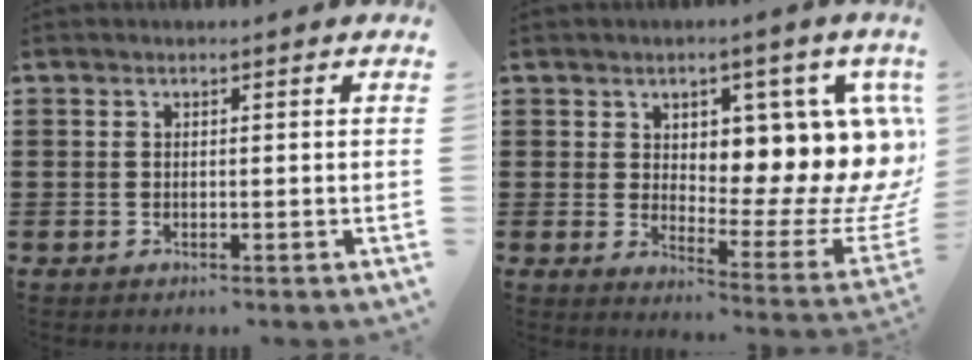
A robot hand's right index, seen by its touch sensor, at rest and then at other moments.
{"total": 9.3, "force": [3.5, 4.8, 7.1], "torque": [-0.085, -0.060, 0.059]}